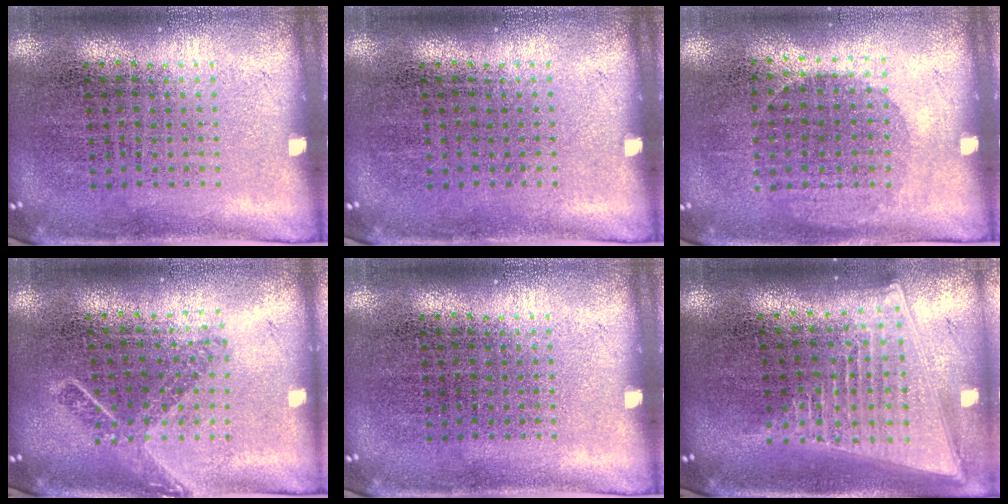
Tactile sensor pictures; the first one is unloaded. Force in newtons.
{"total": 0.0}
{"total": 1.0, "press": 0.9, "slide": 0.4}
{"total": 1.7, "press": 1.3, "slide": 1.1}
{"total": 0.0}
{"total": 2.1, "press": 1.7, "slide": 1.1}